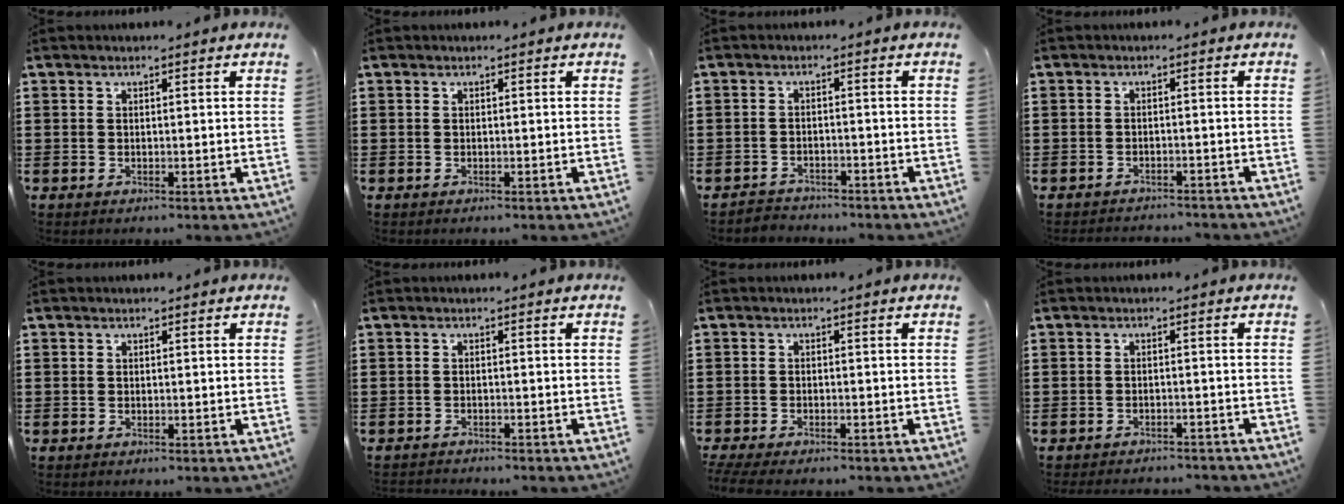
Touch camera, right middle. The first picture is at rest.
{"total": 0.0}
{"total": 2.2, "force": [-2.1, 0.5, -0.2], "torque": [-0.005, 0.000, -0.049]}
{"total": 1.7, "force": [-1.7, 0.1, 0.0], "torque": [-0.006, 0.000, -0.036]}
{"total": 0.0}
{"total": 1.1, "force": [-1.1, -0.1, 0.0], "torque": [-0.005, -0.001, -0.021]}
{"total": 2.0, "force": [-1.9, 0.2, 0.5], "torque": [-0.019, -0.001, -0.041]}
{"total": 1.7, "force": [-1.7, 0.1, 0.1], "torque": [-0.008, -0.001, -0.036]}